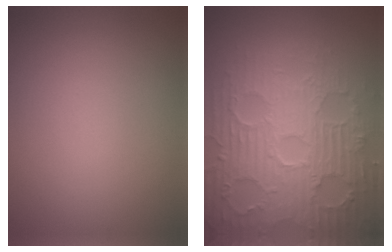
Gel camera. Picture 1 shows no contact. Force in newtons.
{"total": 8.7, "press": 6.5, "slide": 5.9}